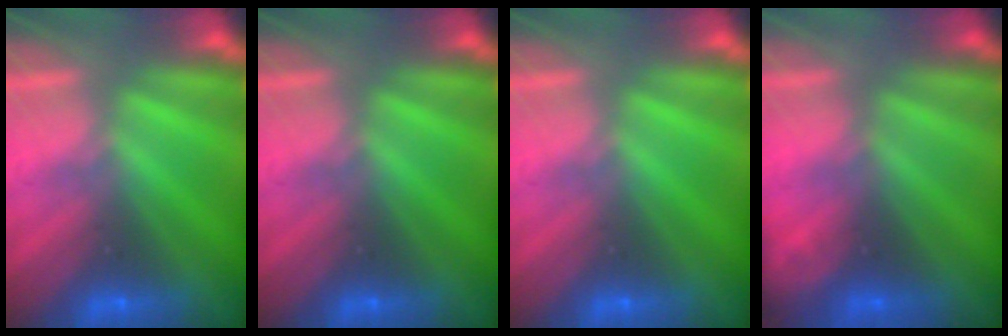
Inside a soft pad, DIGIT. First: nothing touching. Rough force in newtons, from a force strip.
{"total": 0.0}
{"total": 0.0}
{"total": 1.8}